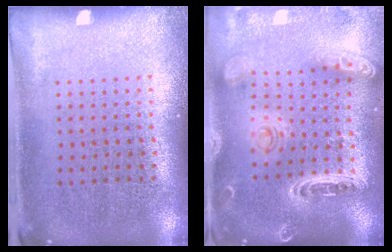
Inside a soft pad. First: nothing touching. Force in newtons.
{"total": 1.9, "press": 1.9, "slide": 0.5}